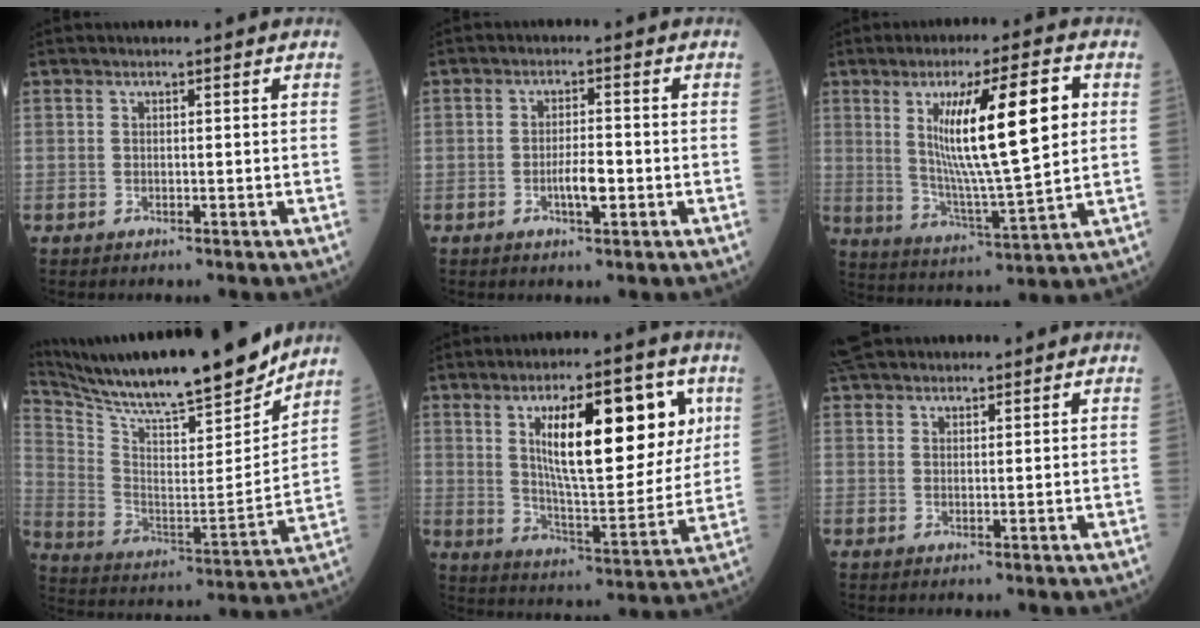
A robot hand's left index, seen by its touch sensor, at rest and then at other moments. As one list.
[{"total": 3.5, "force": [-1.6, 0.7, 3.1], "torque": [-0.057, -0.004, -0.026]}, {"total": 15.5, "force": [3.6, 1.2, 15.0], "torque": [-0.264, -0.006, 0.062]}, {"total": 24.1, "force": [21.1, 2.3, 11.4], "torque": [-0.216, -0.035, 0.335]}, {"total": 17.3, "force": [6.1, 4.9, 15.5], "torque": [-0.240, 0.006, 0.098]}, {"total": 5.3, "force": [4.7, 1.5, 2.0], "torque": [-0.033, 0.034, 0.083]}]